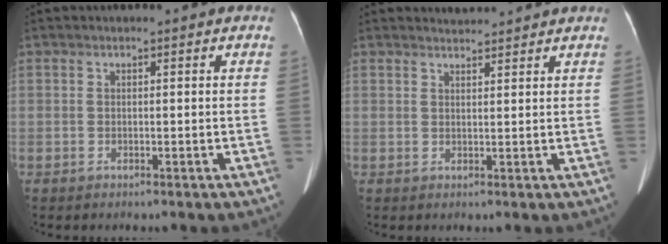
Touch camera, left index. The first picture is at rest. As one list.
[{"total": 2.4, "force": [2.4, 0.0, -0.2], "torque": [-0.006, 0.014, 0.040]}]